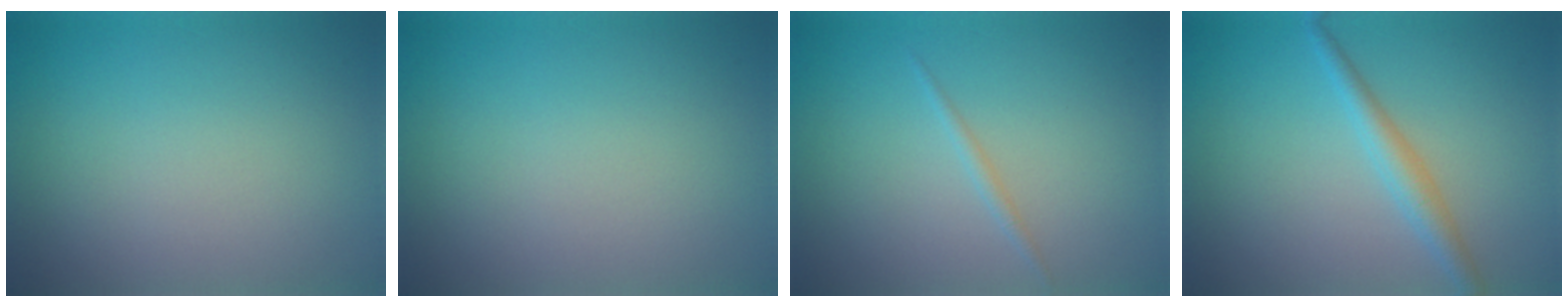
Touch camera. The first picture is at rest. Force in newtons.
{"total": 0.0}
{"total": 0.8, "press": 0.8, "slide": 0.0}
{"total": 2.3, "press": 2.3, "slide": 0.0}